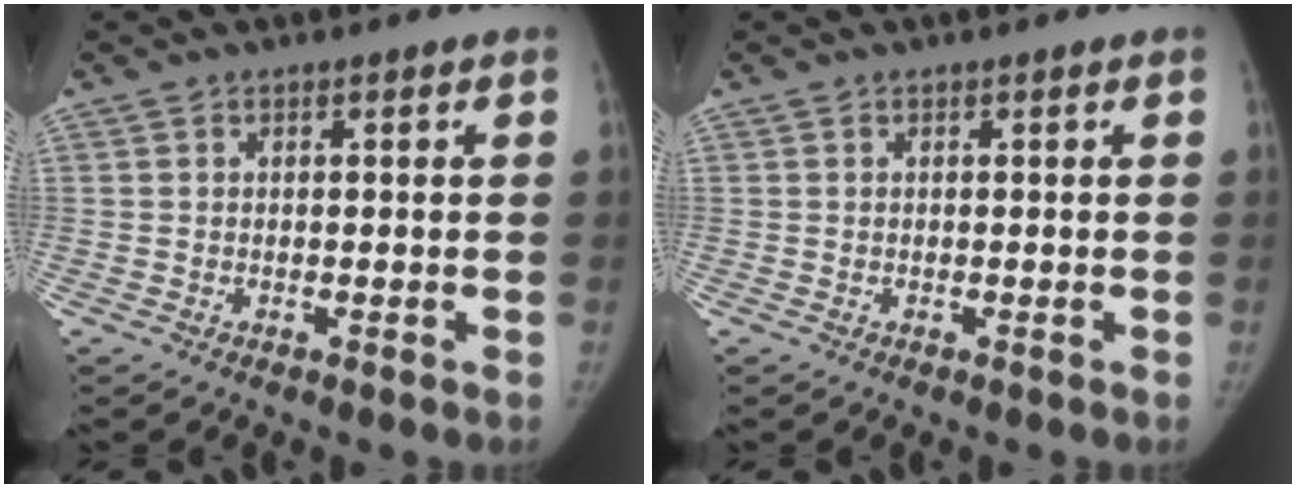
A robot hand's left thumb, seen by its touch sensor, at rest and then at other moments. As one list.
[{"total": 0.0}]